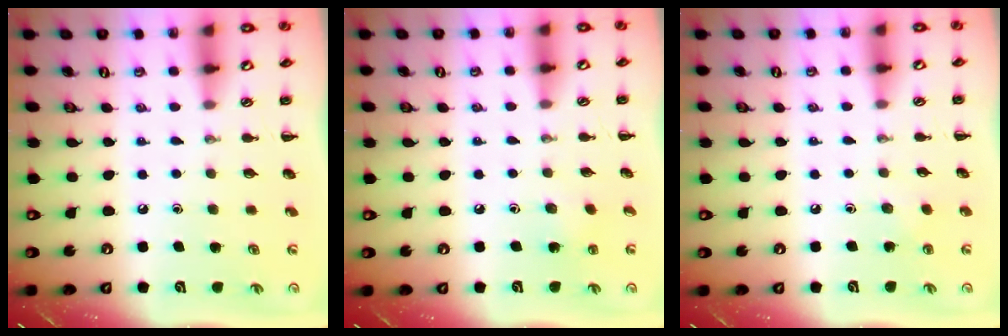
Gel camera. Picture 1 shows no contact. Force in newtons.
{"total": 2.7, "press": 2.6, "slide": 0.9}
{"total": 3.2, "press": 3.0, "slide": 1.0}